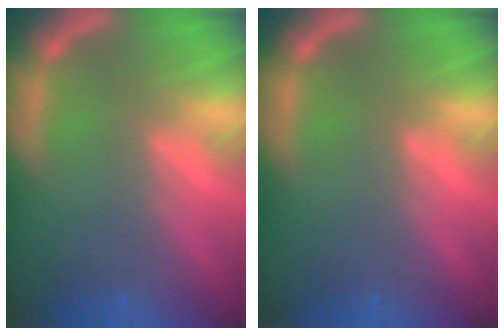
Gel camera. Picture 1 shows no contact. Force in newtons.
{"total": 0.0}